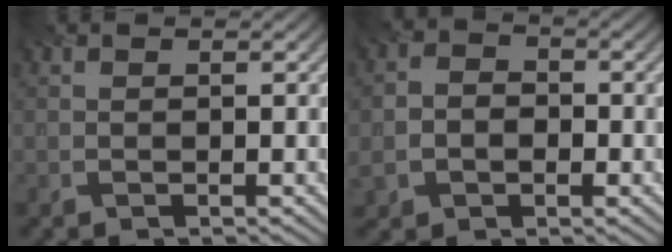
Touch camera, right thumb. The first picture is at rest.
{"total": 4.2, "force": [-1.2, 3.5, 2.1], "torque": [-0.043, -0.010, -0.029]}